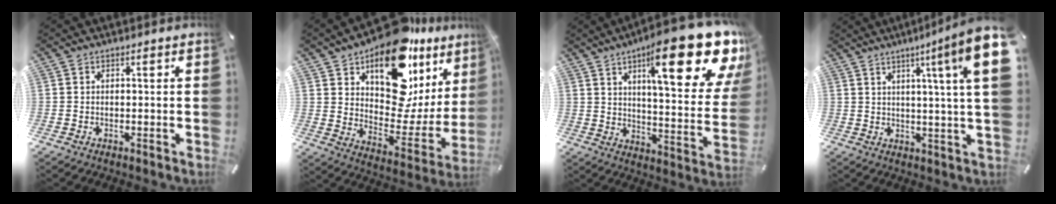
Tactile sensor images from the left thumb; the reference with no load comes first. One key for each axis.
{"total": 20.8, "fx": 12.4, "fy": 12.0, "fz": 11.6, "tx": -0.146, "ty": -0.108, "tz": 0.211}
{"total": 27.4, "fx": 15.4, "fy": 8.4, "fz": 21.0, "tx": -0.295, "ty": -0.107, "tz": 0.246}
{"total": 14.1, "fx": 5.5, "fy": 0.1, "fz": 13.0, "tx": -0.200, "ty": -0.040, "tz": 0.073}